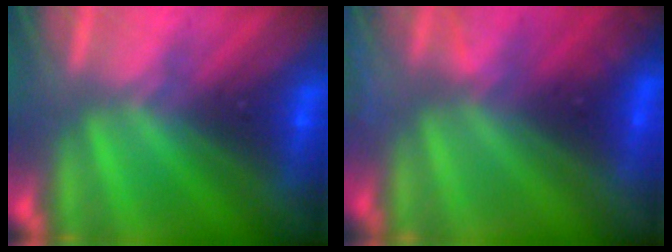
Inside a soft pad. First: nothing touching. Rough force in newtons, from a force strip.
{"total": 4.2}